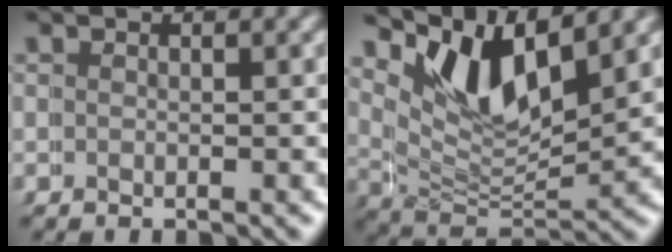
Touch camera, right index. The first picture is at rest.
{"total": 7.8, "force": [4.8, 3.8, 4.8], "torque": [-0.100, 0.002, 0.078]}